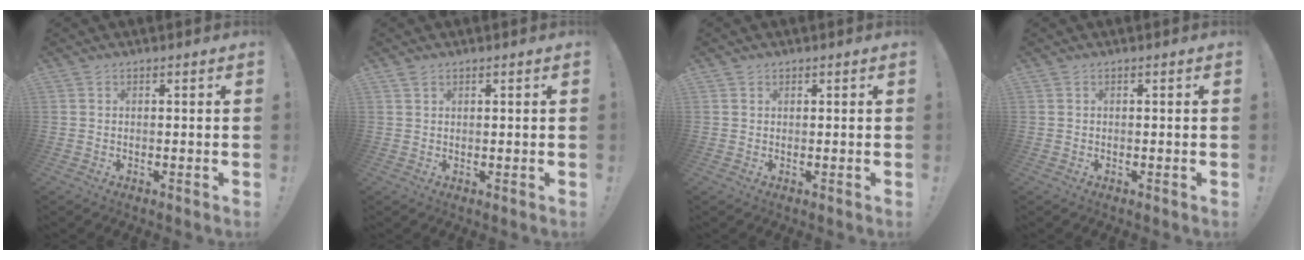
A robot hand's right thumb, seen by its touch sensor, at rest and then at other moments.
{"total": 1.3, "force": [0.9, 0.6, 0.5], "torque": [-0.005, -0.002, 0.017]}
{"total": 0.8, "force": [0.5, 0.6, 0.0], "torque": [0.004, -0.001, 0.009]}
{"total": 0.0}